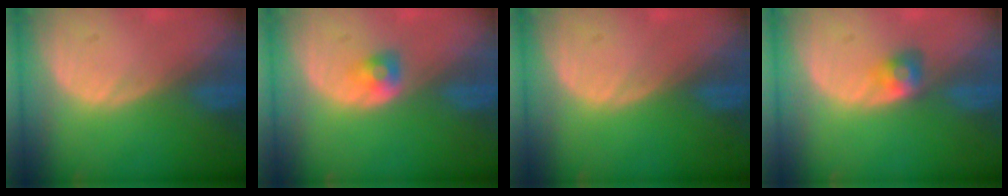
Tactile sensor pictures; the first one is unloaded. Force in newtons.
{"total": 2.3, "press": 2.2, "slide": 0.7}
{"total": 0.0}
{"total": 2.8, "press": 2.6, "slide": 1.2}